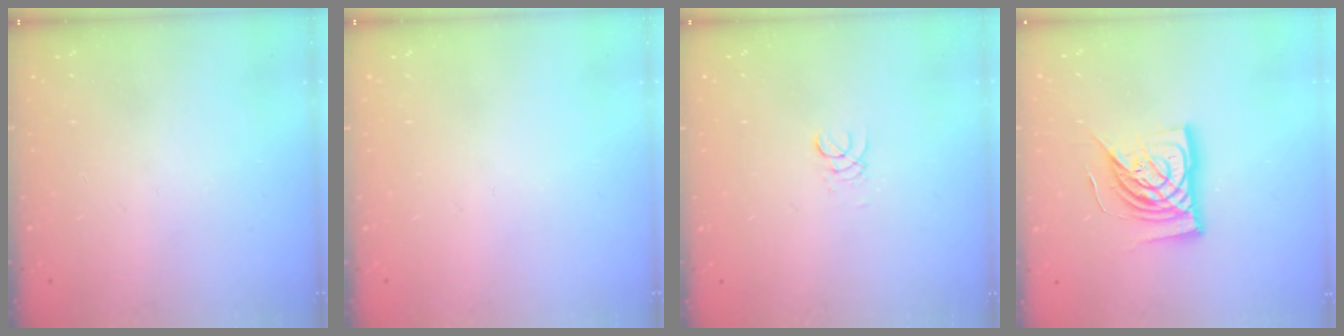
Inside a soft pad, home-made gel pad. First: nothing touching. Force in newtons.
{"total": 0.0}
{"total": 2.0, "press": 2.0, "slide": 0.2}
{"total": 15.6, "press": 15.5, "slide": 1.7}